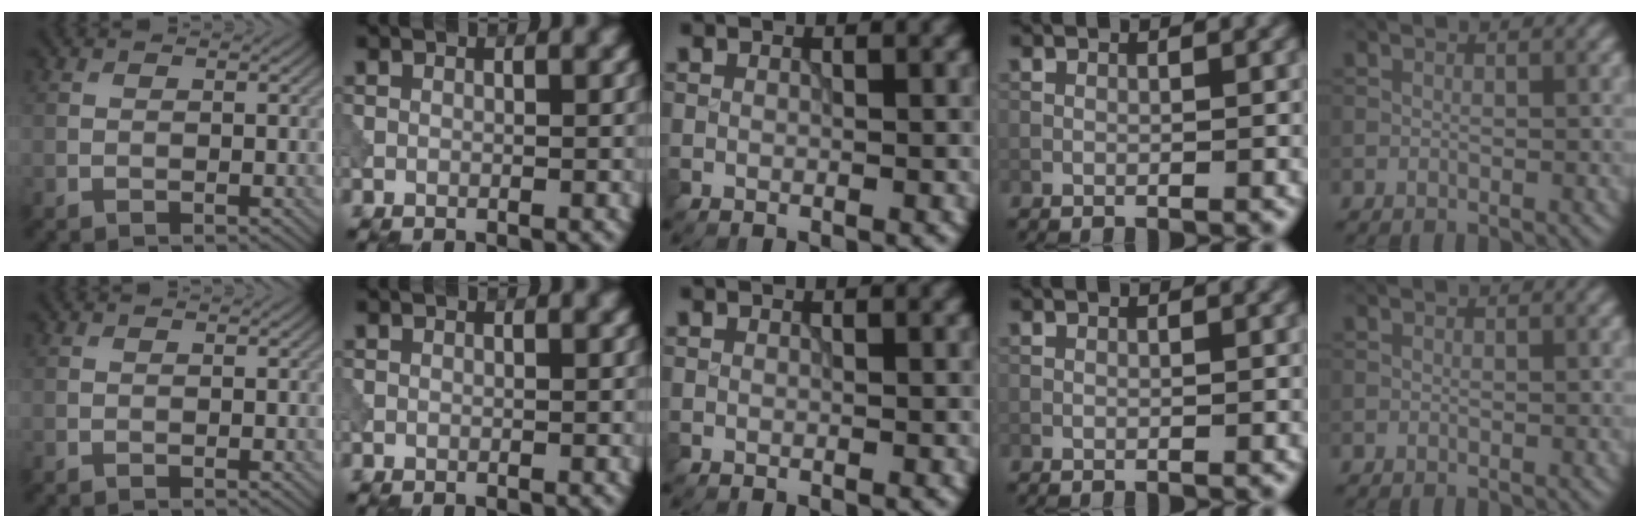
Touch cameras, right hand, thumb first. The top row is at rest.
{}